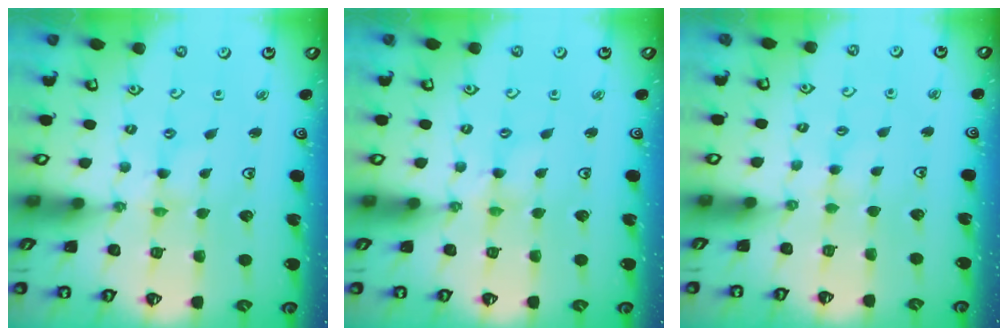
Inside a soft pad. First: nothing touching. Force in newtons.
{"total": 1.5, "press": 1.5, "slide": 0.2}
{"total": 1.6, "press": 1.6, "slide": 0.3}